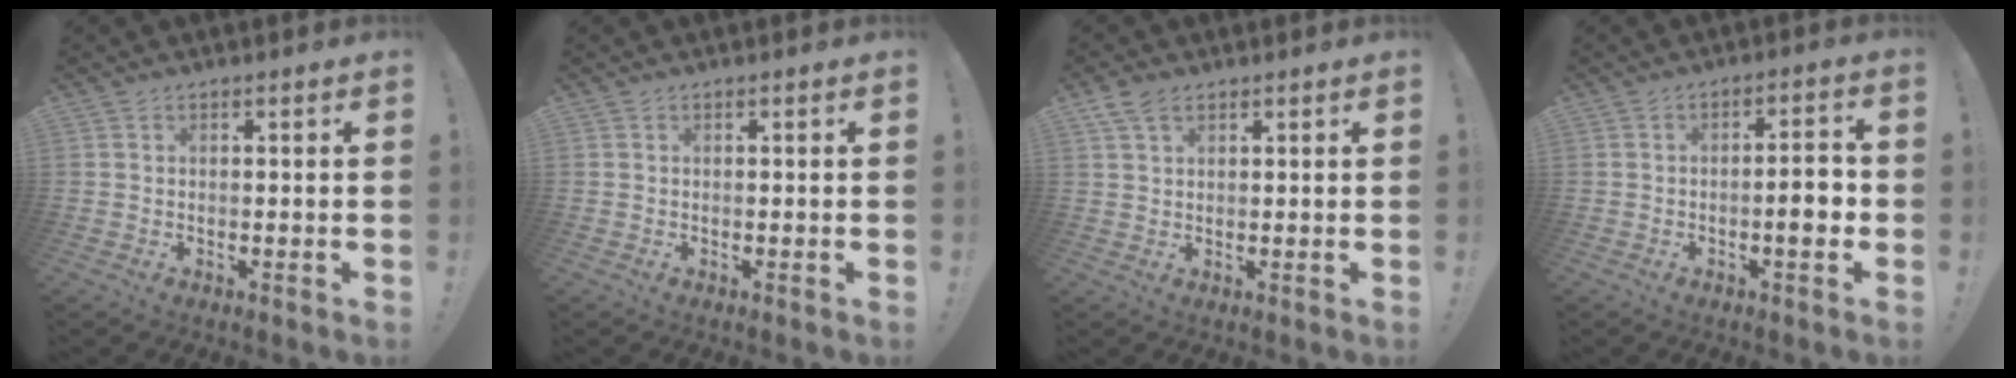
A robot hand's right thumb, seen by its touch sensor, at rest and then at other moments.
{"total": 0.0}
{"total": 4.6, "force": [2.8, 2.5, 2.5], "torque": [-0.049, -0.004, 0.056]}
{"total": 6.3, "force": [-1.8, 1.5, 5.9], "torque": [-0.088, 0.007, -0.032]}